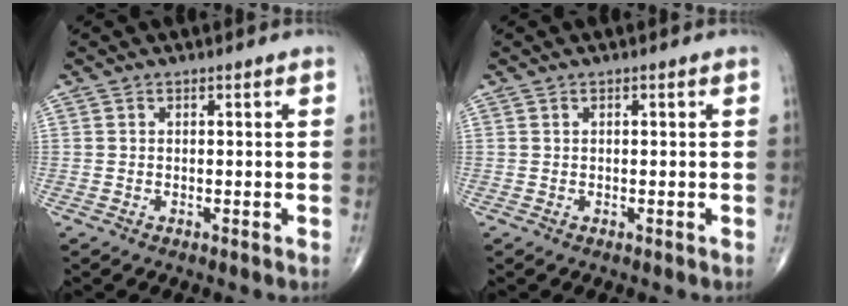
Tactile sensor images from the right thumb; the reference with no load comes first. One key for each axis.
{"total": 0.0}